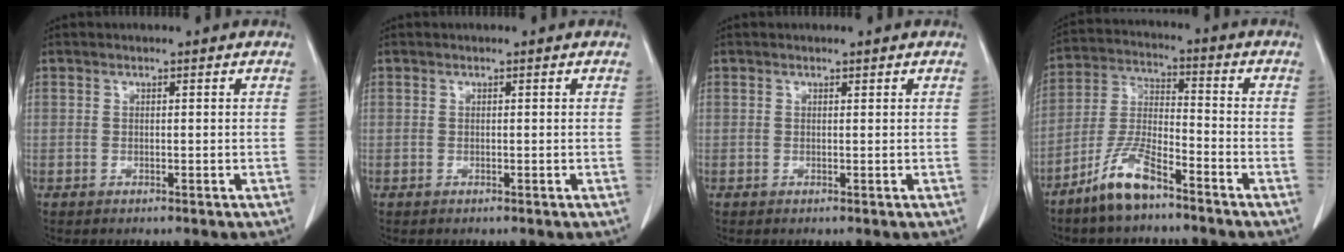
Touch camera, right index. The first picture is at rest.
{"total": 0.0}
{"total": 0.0}
{"total": 9.0, "force": [-6.5, 2.0, 5.9], "torque": [-0.135, -0.012, -0.130]}